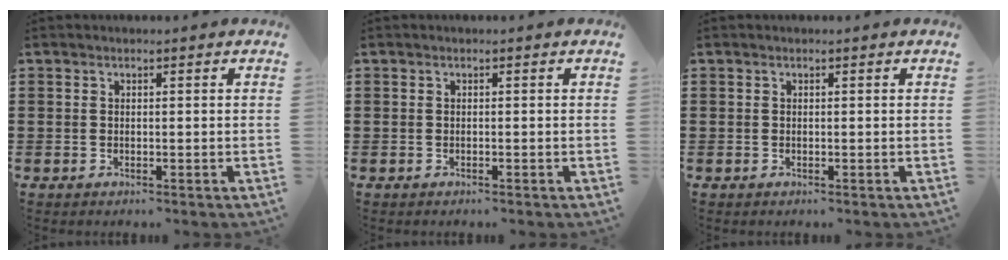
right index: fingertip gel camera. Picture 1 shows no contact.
{"total": 0.0}
{"total": 0.0}